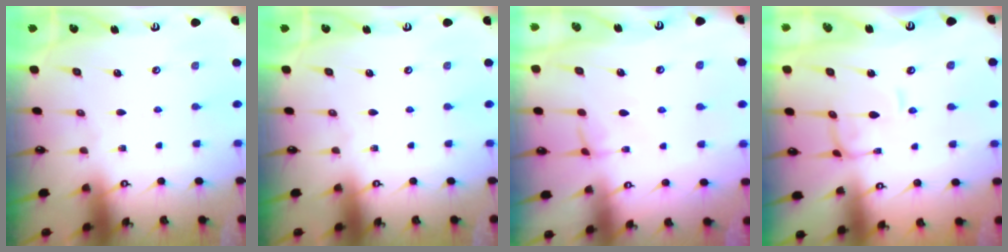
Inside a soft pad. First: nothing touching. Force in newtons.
{"total": 0.0}
{"total": 1.8, "press": 1.7, "slide": 0.5}
{"total": 0.9, "press": 0.8, "slide": 0.4}